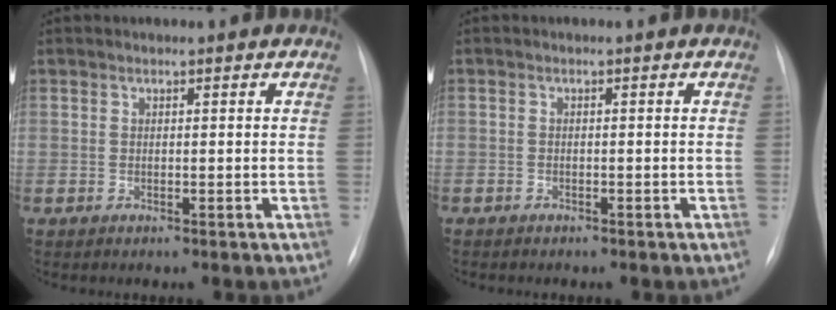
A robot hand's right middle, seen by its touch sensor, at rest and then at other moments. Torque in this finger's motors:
{"motor_torque": [0.12, -0.25, -0.90, -0.21]}